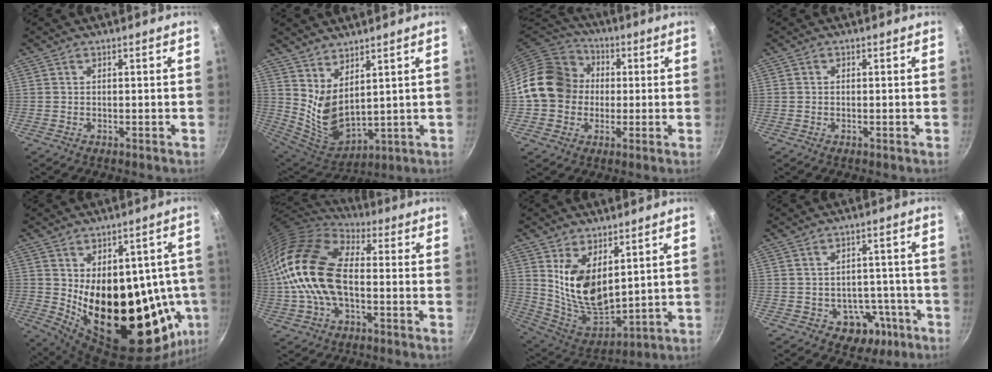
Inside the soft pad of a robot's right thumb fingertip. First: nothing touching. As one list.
[{"total": 9.3, "force": [4.7, 4.5, 6.6], "torque": [-0.107, -0.058, 0.108]}, {"total": 15.2, "force": [0.8, 13.3, 7.4], "torque": [-0.101, 0.034, 0.004]}, {"total": 0.5, "force": [0.0, 0.5, 0.2], "torque": [-0.002, 0.003, -0.001]}, {"total": 27.6, "force": [-1.5, 15.8, 22.6], "torque": [-0.266, -0.033, 0.008]}, {"total": 17.4, "force": [-1.0, 10.1, 14.1], "torque": [-0.251, 0.026, -0.030]}, {"total": 14.1, "force": [4.9, 7.8, 10.7], "torque": [-0.176, -0.054, 0.112]}, {"total": 8.1, "force": [-3.6, 6.4, 3.5], "torque": [0.006, 0.044, -0.033]}]